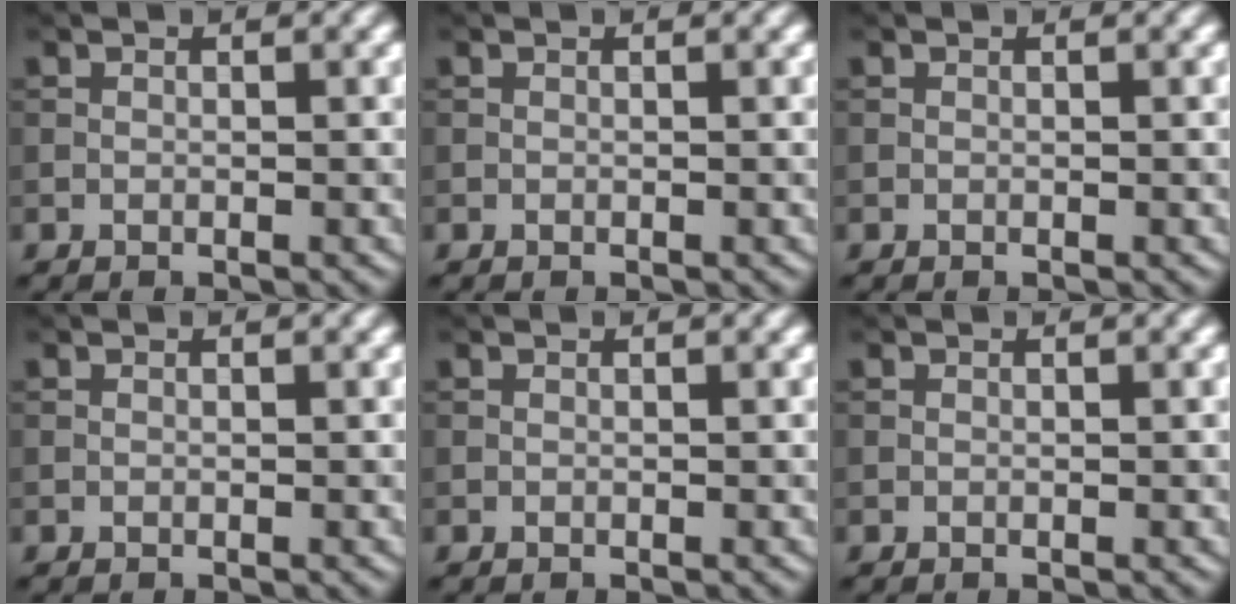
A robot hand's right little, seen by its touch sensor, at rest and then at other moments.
{"total": 0.0}
{"total": 0.0}
{"total": 0.0}
{"total": 0.0}
{"total": 0.0}